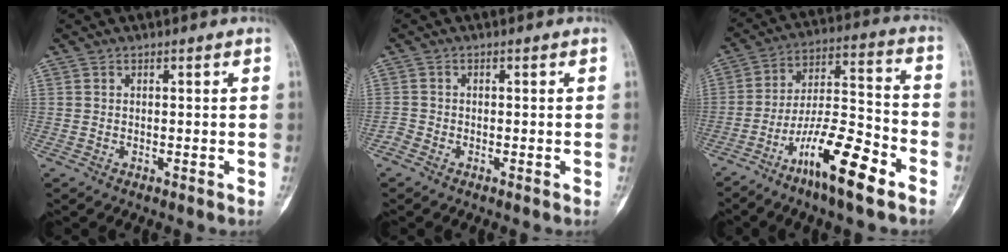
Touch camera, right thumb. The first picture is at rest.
{"total": 1.2, "force": [-1.0, 0.7, 0.2], "torque": [-0.005, 0.000, -0.026]}
{"total": 15.3, "force": [-8.9, 3.4, 12.0], "torque": [-0.220, 0.064, -0.156]}